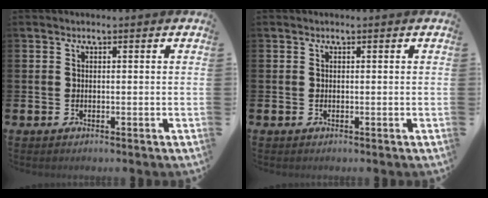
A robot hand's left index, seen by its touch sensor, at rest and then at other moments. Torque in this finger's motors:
{"motor_torque": [-0.01, -0.12, 0.04, -0.01]}